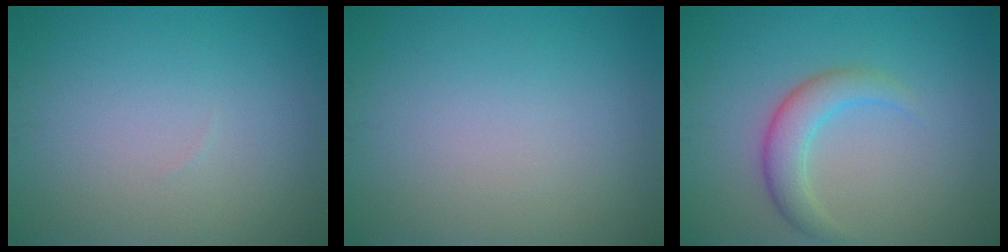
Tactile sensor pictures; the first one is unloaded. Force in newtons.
{"total": 0.0}
{"total": 3.2, "press": 3.2, "slide": 0.1}